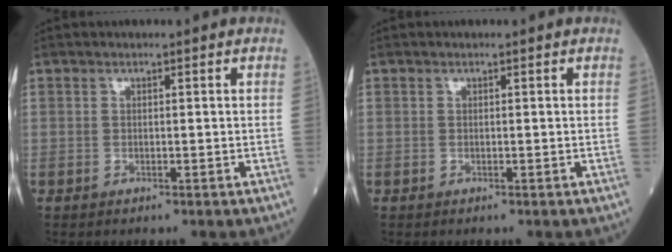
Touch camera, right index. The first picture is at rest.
{"total": 0.0}